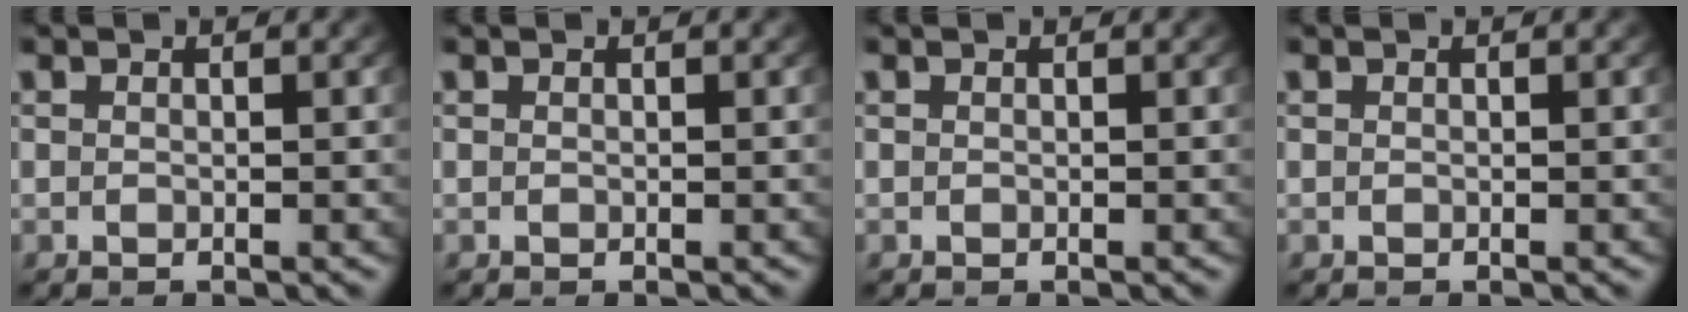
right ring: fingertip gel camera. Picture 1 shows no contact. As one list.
[{"total": 0.0}, {"total": 0.0}, {"total": 0.0}]